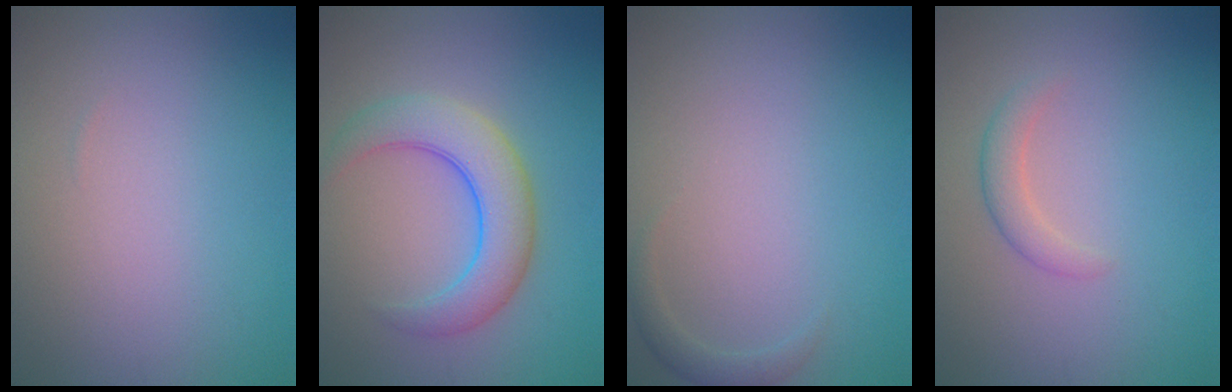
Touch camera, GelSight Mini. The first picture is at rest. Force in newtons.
{"total": 5.3, "press": 5.3, "slide": 0.2}
{"total": 1.1, "press": 1.1, "slide": 0.2}
{"total": 1.7, "press": 1.7, "slide": 0.1}